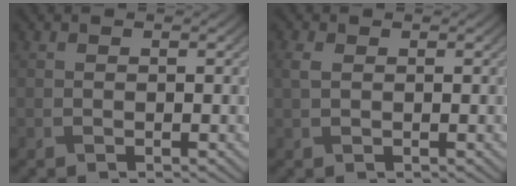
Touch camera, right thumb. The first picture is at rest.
{"total": 1.2, "force": [0.4, 0.7, 0.9], "torque": [-0.029, 0.001, 0.009]}